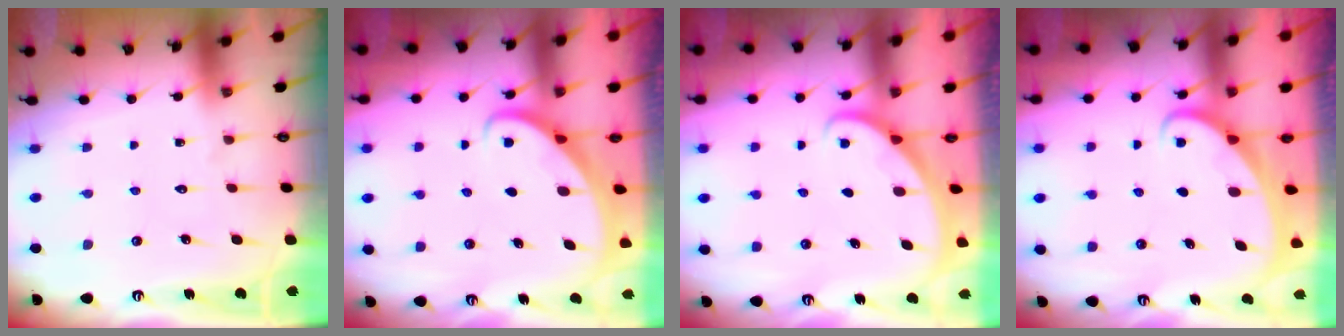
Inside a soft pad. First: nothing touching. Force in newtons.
{"total": 2.7, "press": 2.7, "slide": 0.2}
{"total": 1.5, "press": 1.5, "slide": 0.1}
{"total": 1.7, "press": 1.7, "slide": 0.2}